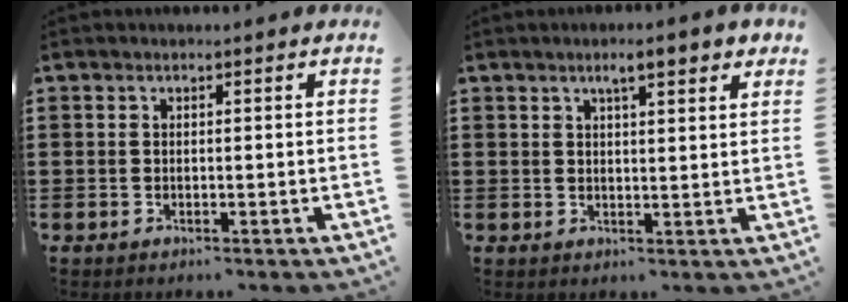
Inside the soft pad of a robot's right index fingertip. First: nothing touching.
{"total": 3.7, "force": [2.6, 0.4, 2.7], "torque": [-0.048, 0.002, 0.042]}